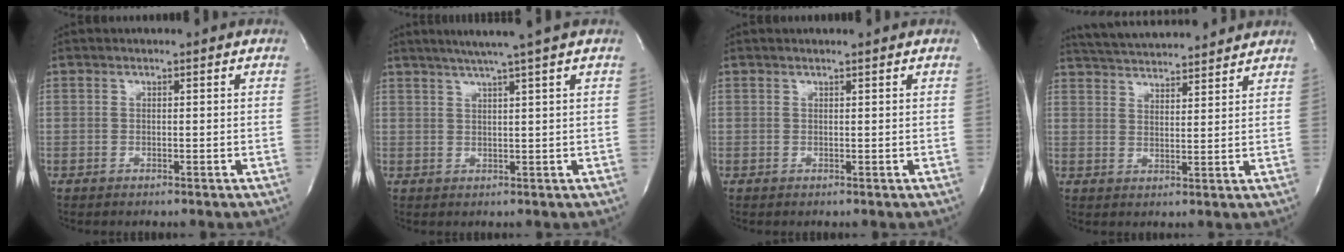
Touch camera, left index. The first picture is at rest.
{"total": 6.2, "force": [4.5, -1.6, 4.0], "torque": [-0.060, 0.008, 0.069]}
{"total": 0.8, "force": [0.7, -0.1, 0.3], "torque": [-0.009, 0.004, 0.015]}
{"total": 14.2, "force": [13.3, 1.8, 4.8], "torque": [-0.087, 0.028, 0.198]}